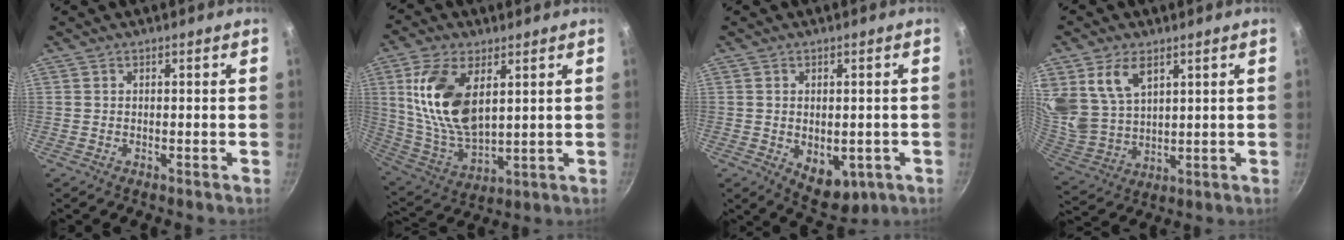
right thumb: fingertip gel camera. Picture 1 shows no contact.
{"total": 16.5, "force": [4.9, 8.9, 13.1], "torque": [-0.245, -0.026, 0.106]}
{"total": 8.2, "force": [-1.7, 5.3, 6.0], "torque": [-0.060, -0.009, -0.008]}
{"total": 11.8, "force": [5.7, 7.6, 7.1], "torque": [-0.122, -0.037, 0.126]}